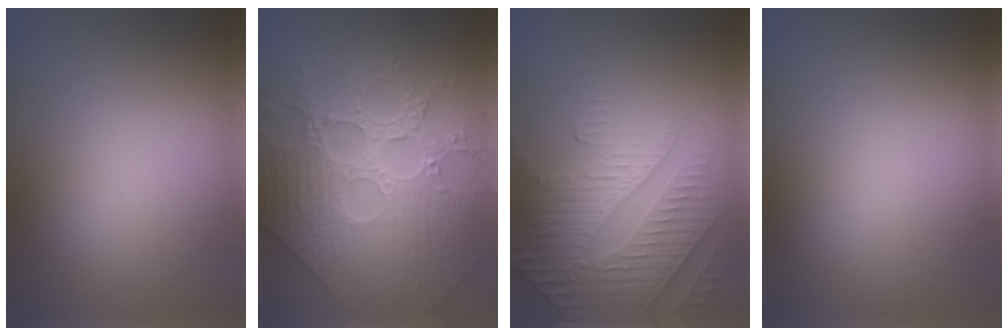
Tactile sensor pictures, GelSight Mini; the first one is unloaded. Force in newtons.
{"total": 7.5, "press": 6.6, "slide": 3.5}
{"total": 4.8, "press": 4.6, "slide": 1.6}
{"total": 0.0}